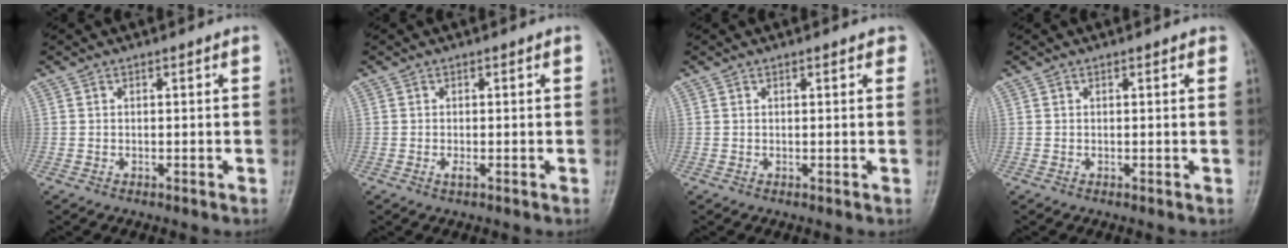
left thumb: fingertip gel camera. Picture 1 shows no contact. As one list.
[{"total": 1.2, "force": [-0.2, 0.2, 1.1], "torque": [-0.018, 0.000, -0.003]}, {"total": 1.5, "force": [1.0, 0.6, 1.0], "torque": [-0.006, 0.000, 0.008]}, {"total": 1.0, "force": [0.7, 0.3, 0.7], "torque": [-0.010, 0.000, 0.005]}]